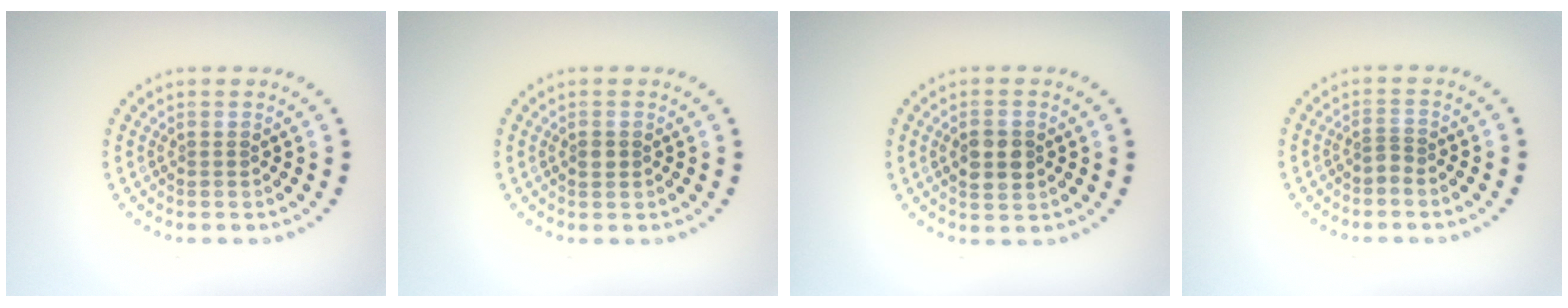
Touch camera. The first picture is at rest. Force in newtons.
{"total": 1.1, "press": 1.1, "slide": 0.1}
{"total": 2.9, "press": 2.9, "slide": 0.0}
{"total": 0.8, "press": 0.5, "slide": 0.7}